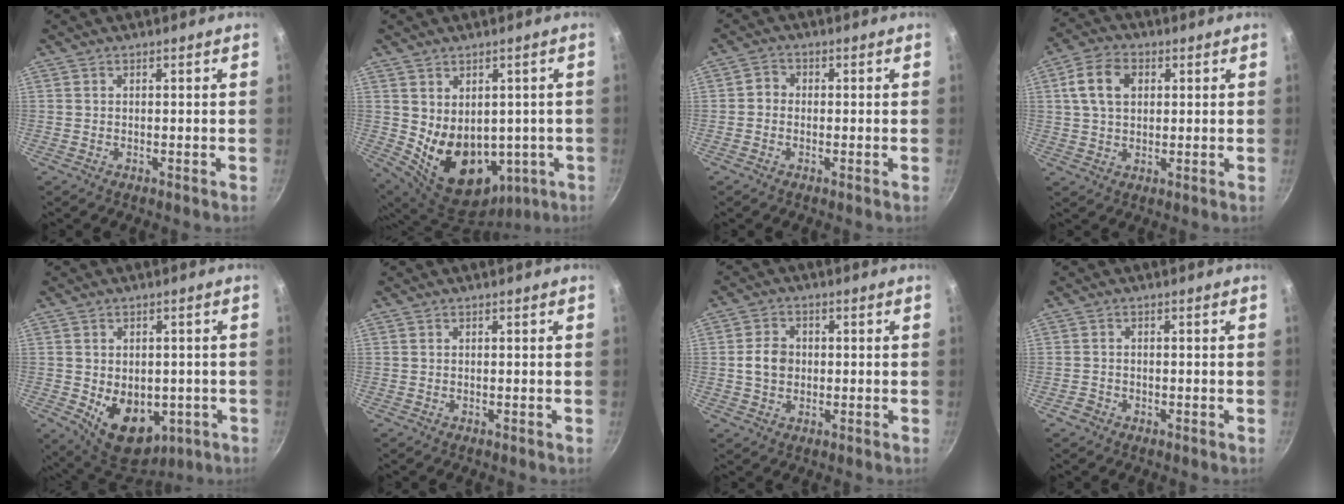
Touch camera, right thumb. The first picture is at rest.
{"total": 14.7, "force": [-0.5, 11.0, 9.7], "torque": [-0.128, -0.018, 0.030]}
{"total": 2.2, "force": [-0.6, 1.9, 0.8], "torque": [-0.006, 0.010, -0.018]}
{"total": 8.3, "force": [2.1, 5.9, 5.5], "torque": [-0.093, 0.010, 0.032]}
{"total": 13.0, "force": [-3.0, 9.1, 8.8], "torque": [-0.093, -0.012, -0.020]}
{"total": 0.0}
{"total": 5.2, "force": [-0.1, 4.2, 3.0], "torque": [-0.038, 0.010, -0.006]}
{"total": 1.8, "force": [-1.0, 1.3, 0.4], "torque": [-0.005, 0.010, -0.017]}